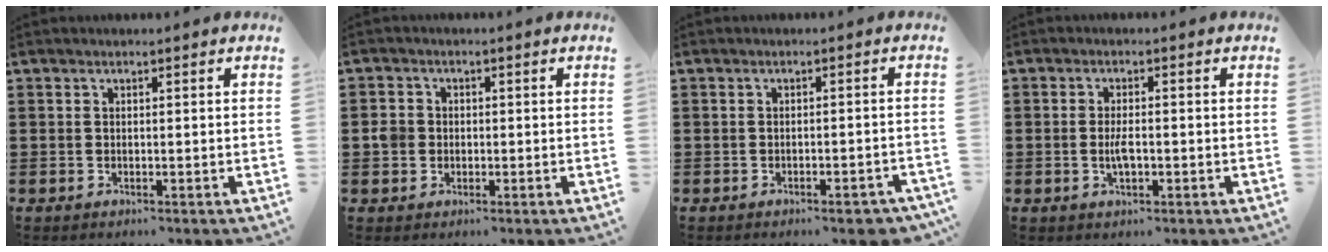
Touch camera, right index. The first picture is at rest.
{"total": 2.6, "force": [-0.2, 2.3, 1.2], "torque": [-0.037, 0.003, -0.009]}
{"total": 2.5, "force": [-1.9, 0.3, 1.7], "torque": [-0.027, 0.000, -0.033]}
{"total": 3.0, "force": [-0.5, 1.0, 2.8], "torque": [-0.058, -0.004, -0.010]}